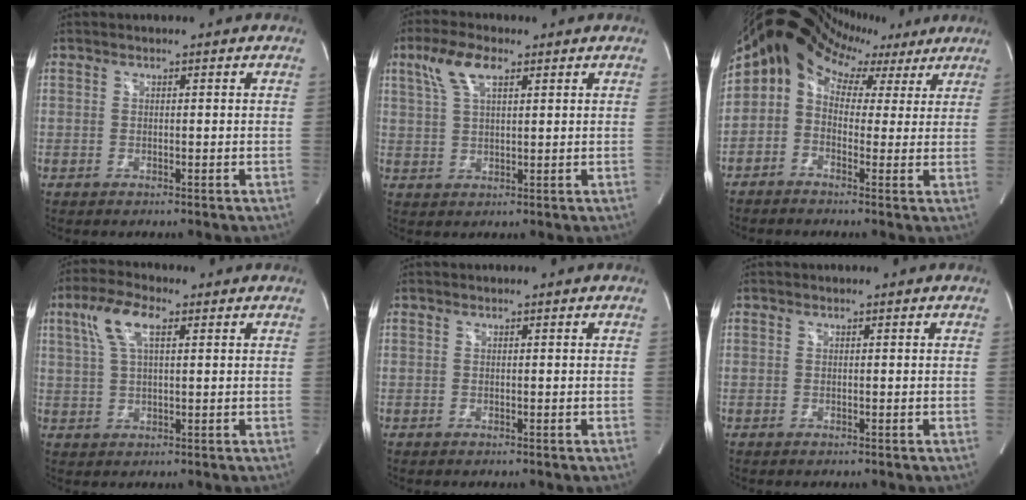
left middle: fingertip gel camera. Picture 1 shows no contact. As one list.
[{"total": 6.2, "force": [3.3, 1.9, 4.8], "torque": [-0.109, 0.019, 0.068]}, {"total": 12.2, "force": [5.6, 9.3, 5.7], "torque": [-0.106, 0.073, 0.072]}, {"total": 6.7, "force": [2.8, 2.1, 5.7], "torque": [-0.127, 0.020, 0.056]}, {"total": 0.0}, {"total": 0.5, "force": [-0.2, -0.3, -0.4], "torque": [0.008, -0.003, -0.004]}]